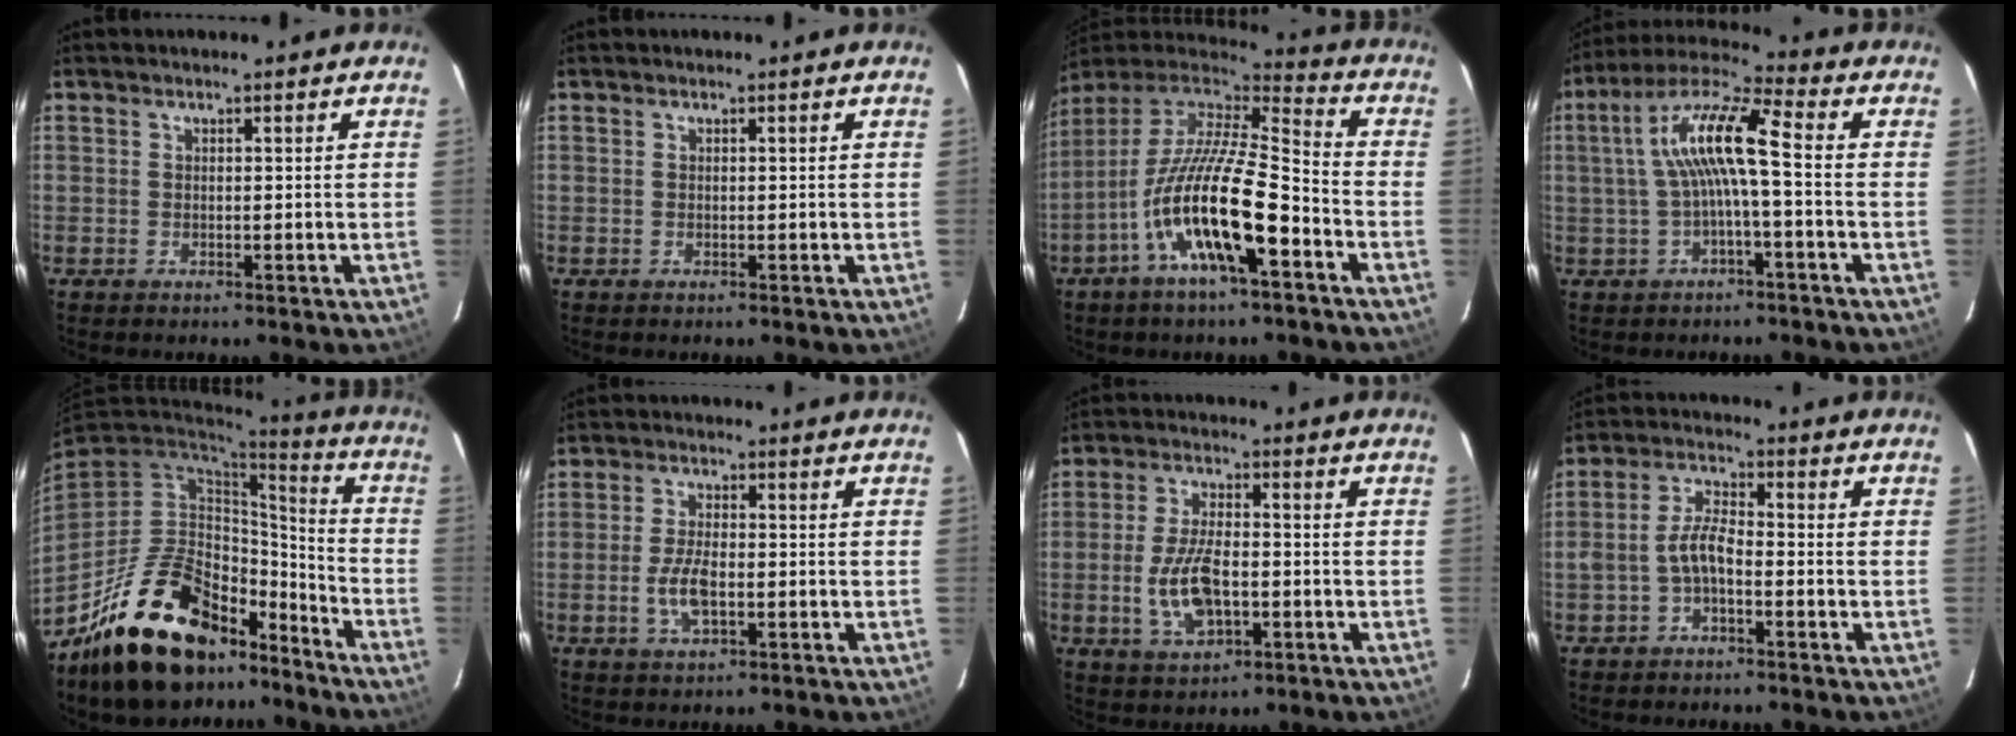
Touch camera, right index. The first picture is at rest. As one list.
[{"total": 0.0}, {"total": 18.8, "force": [-8.2, 4.1, 16.4], "torque": [-0.296, -0.029, -0.158]}, {"total": 10.4, "force": [-0.4, 1.2, 10.3], "torque": [-0.211, 0.024, -0.009]}, {"total": 24.5, "force": [-17.0, 11.9, 13.0], "torque": [-0.251, 0.026, -0.255]}, {"total": 5.6, "force": [-1.6, 2.3, 4.9], "torque": [-0.102, -0.001, -0.030]}, {"total": 9.6, "force": [-2.3, 4.5, 8.2], "torque": [-0.171, -0.003, -0.038]}, {"total": 4.7, "force": [-2.1, 1.6, 3.8], "torque": [-0.084, 0.015, -0.042]}]